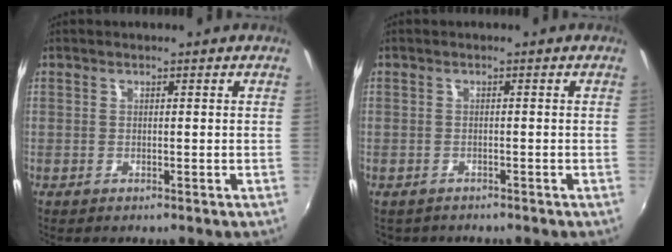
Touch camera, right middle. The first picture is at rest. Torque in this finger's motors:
{"motor_torque": [-0.21, -0.90, 0.03, 0.00]}